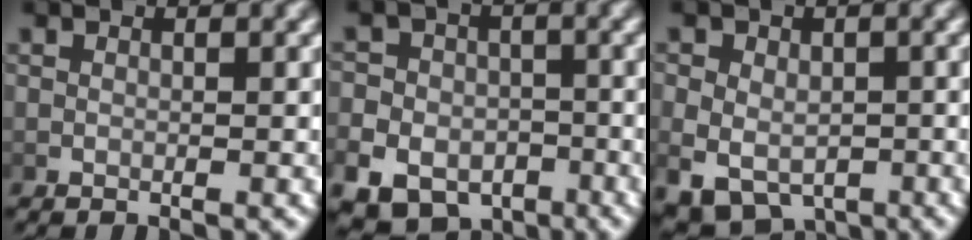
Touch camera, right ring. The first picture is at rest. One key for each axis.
{"total": 8.4, "fx": -5.2, "fy": 6.1, "fz": 2.4, "tx": -0.034, "ty": -0.034, "tz": -0.086}
{"total": 6.4, "fx": -3.0, "fy": 4.8, "fz": 2.8, "tx": -0.065, "ty": -0.046, "tz": -0.027}